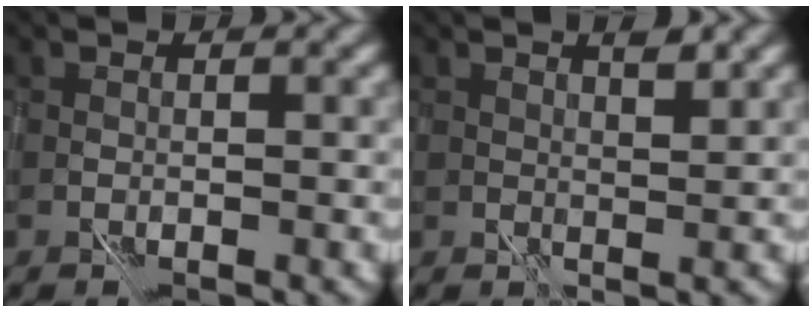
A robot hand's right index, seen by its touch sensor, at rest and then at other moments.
{"total": 2.4, "force": [2.2, -0.1, 0.9], "torque": [-0.009, 0.006, 0.039]}